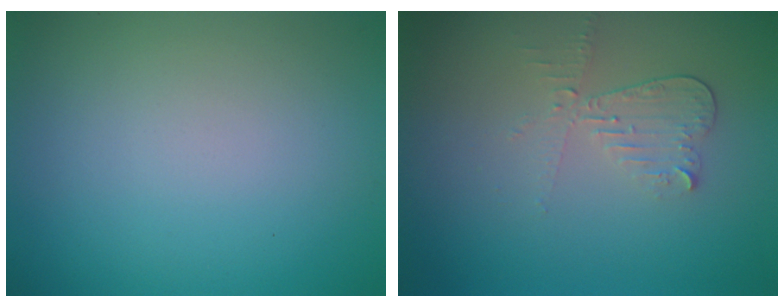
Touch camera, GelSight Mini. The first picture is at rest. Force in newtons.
{"total": 2.0, "press": 1.9, "slide": 0.7}